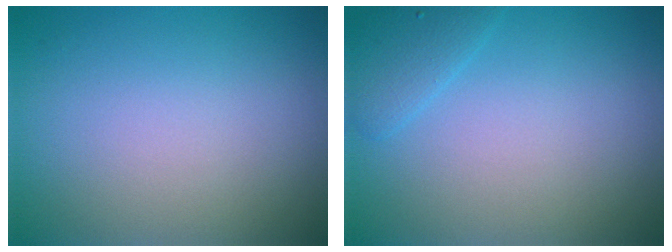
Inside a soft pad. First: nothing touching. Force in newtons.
{"total": 1.6, "press": 1.6, "slide": 0.1}